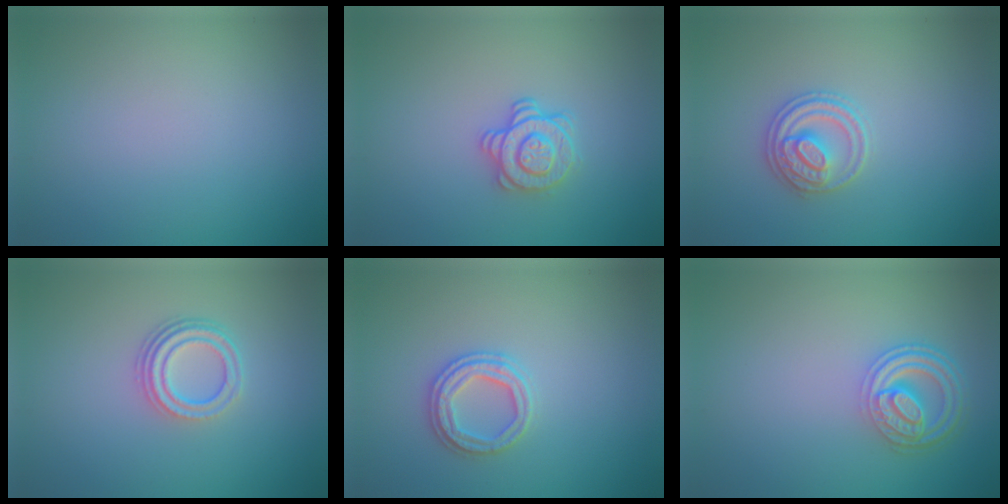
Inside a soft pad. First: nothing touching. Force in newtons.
{"total": 3.0, "press": 2.6, "slide": 1.4}
{"total": 2.9, "press": 2.9, "slide": 0.1}
{"total": 3.5, "press": 2.5, "slide": 2.4}
{"total": 2.6, "press": 2.5, "slide": 0.3}
{"total": 4.5, "press": 3.6, "slide": 2.7}